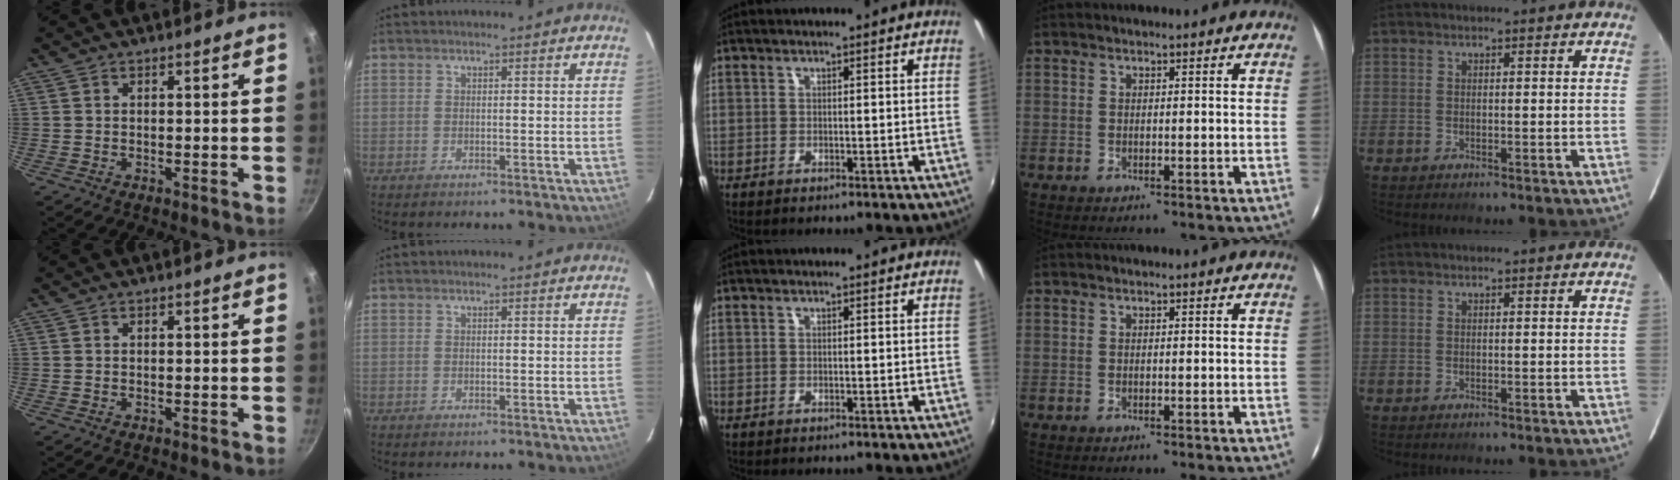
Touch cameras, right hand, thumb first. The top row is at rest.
{}